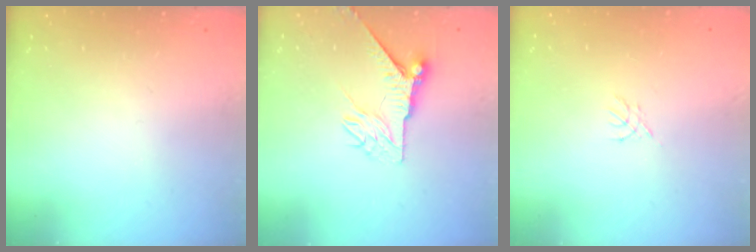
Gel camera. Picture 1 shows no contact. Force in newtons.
{"total": 8.2, "press": 8.1, "slide": 0.7}
{"total": 1.4, "press": 1.4, "slide": 0.3}